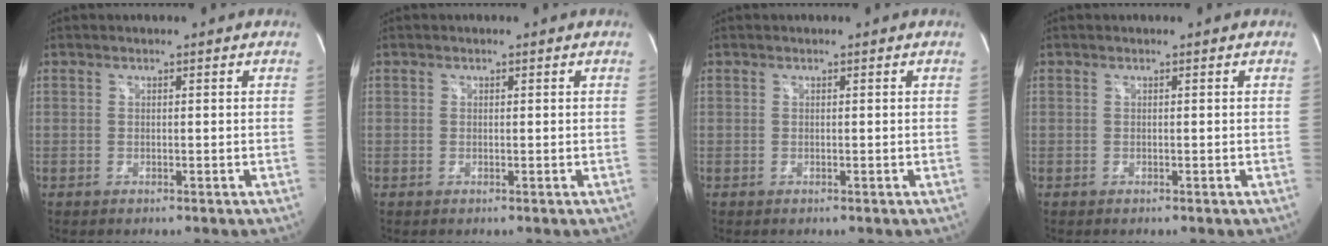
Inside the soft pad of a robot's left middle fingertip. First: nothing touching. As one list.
[{"total": 0.0}, {"total": 0.0}, {"total": 0.0}]